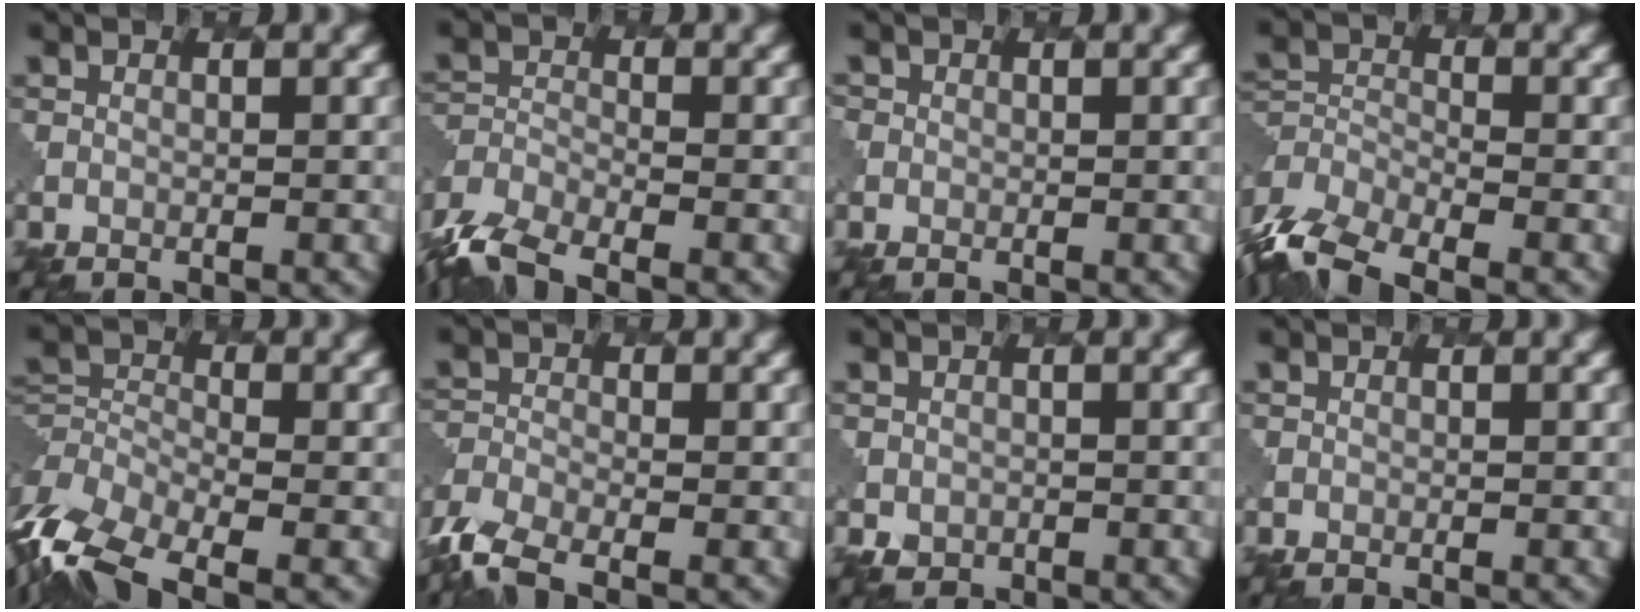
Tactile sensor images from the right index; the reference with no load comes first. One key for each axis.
{"total": 6.8, "fx": -5.3, "fy": 2.4, "fz": 3.6, "tx": -0.078, "ty": -0.013, "tz": -0.111}
{"total": 0.9, "fx": 0.0, "fy": 0.9, "fz": 0.0, "tx": 0.002, "ty": -0.004, "tz": 0.001}
{"total": 7.4, "fx": -5.5, "fy": 3.0, "fz": 4.0, "tx": -0.084, "ty": -0.008, "tz": -0.111}
{"total": 7.7, "fx": -5.2, "fy": 3.4, "fz": 4.5, "tx": -0.091, "ty": -0.006, "tz": -0.107}
{"total": 5.1, "fx": -3.7, "fy": 1.9, "fz": 3.0, "tx": -0.065, "ty": -0.013, "tz": -0.085}
{"total": 1.1, "fx": -0.3, "fy": 1.0, "fz": 0.1, "tx": -0.001, "ty": -0.007, "tz": -0.004}
{"total": 0.0}